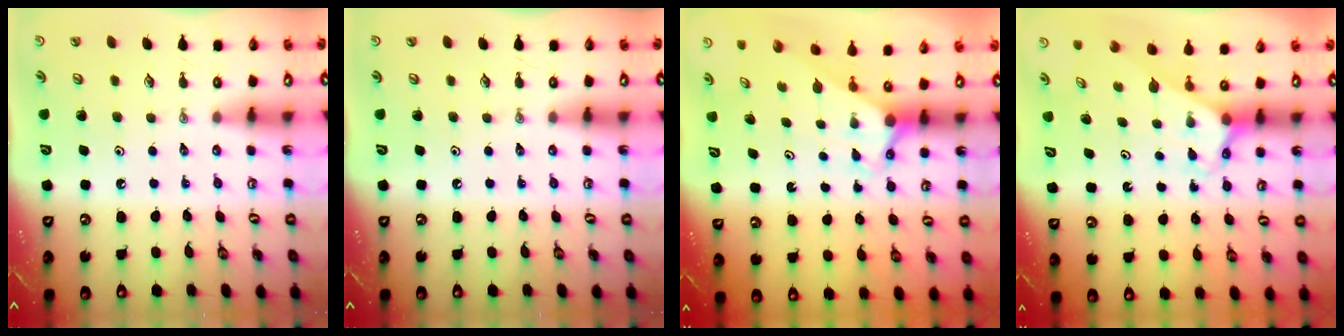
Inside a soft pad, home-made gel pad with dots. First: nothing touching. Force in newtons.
{"total": 0.0}
{"total": 2.8, "press": 2.8, "slide": 0.0}
{"total": 2.5, "press": 2.5, "slide": 0.2}